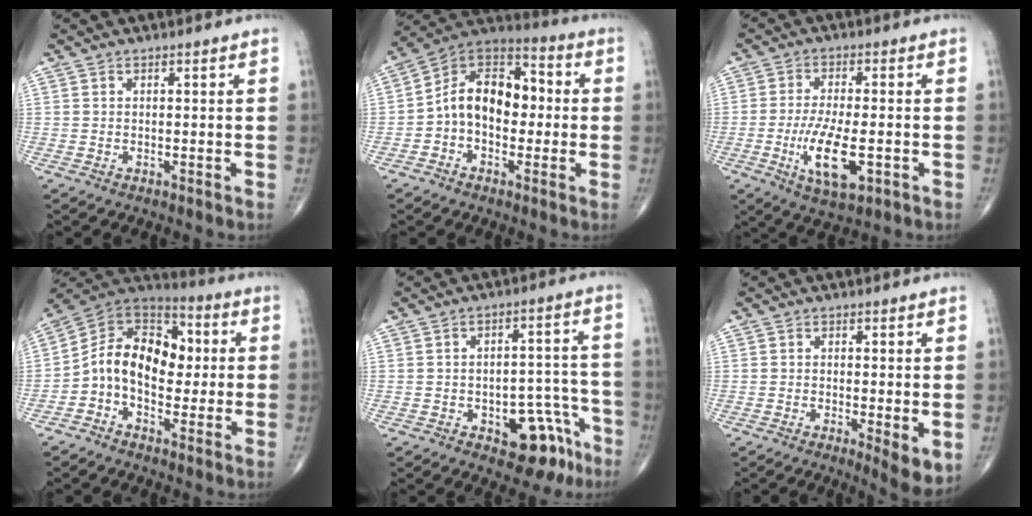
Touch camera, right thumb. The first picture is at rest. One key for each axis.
{"total": 14.2, "fx": -1.0, "fy": 9.7, "fz": 10.4, "tx": -0.135, "ty": 0.048, "tz": -0.032}
{"total": 10.5, "fx": -3.0, "fy": 3.8, "fz": 9.3, "tx": -0.171, "ty": -0.007, "tz": -0.049}
{"total": 15.3, "fx": -0.4, "fy": 10.8, "fz": 10.8, "tx": -0.140, "ty": 0.041, "tz": -0.018}
{"total": 10.9, "fx": -5.6, "fy": 5.9, "fz": 7.2, "tx": -0.050, "ty": 0.051, "tz": -0.066}
{"total": 5.3, "fx": -0.9, "fy": 1.5, "fz": 5.0, "tx": -0.071, "ty": -0.017, "tz": -0.015}